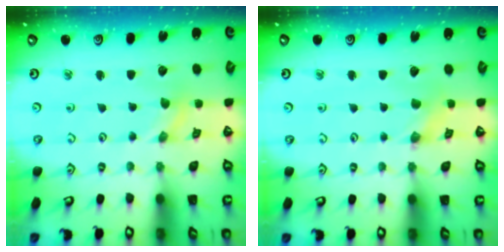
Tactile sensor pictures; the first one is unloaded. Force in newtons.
{"total": 0.0}